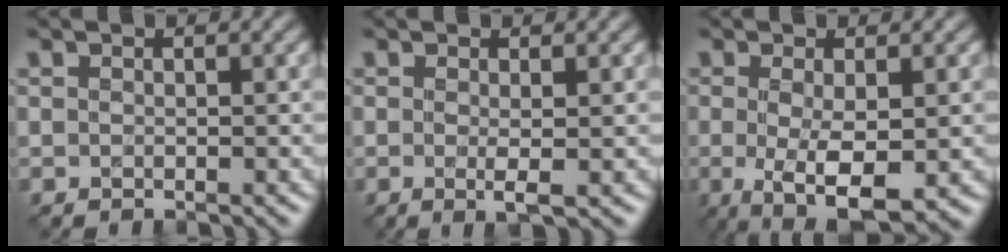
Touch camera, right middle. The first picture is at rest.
{"total": 1.7, "force": [-0.1, 0.0, 1.7], "torque": [-0.032, -0.007, -0.003]}
{"total": 5.1, "force": [-1.0, 1.4, 4.8], "torque": [-0.092, -0.016, -0.012]}